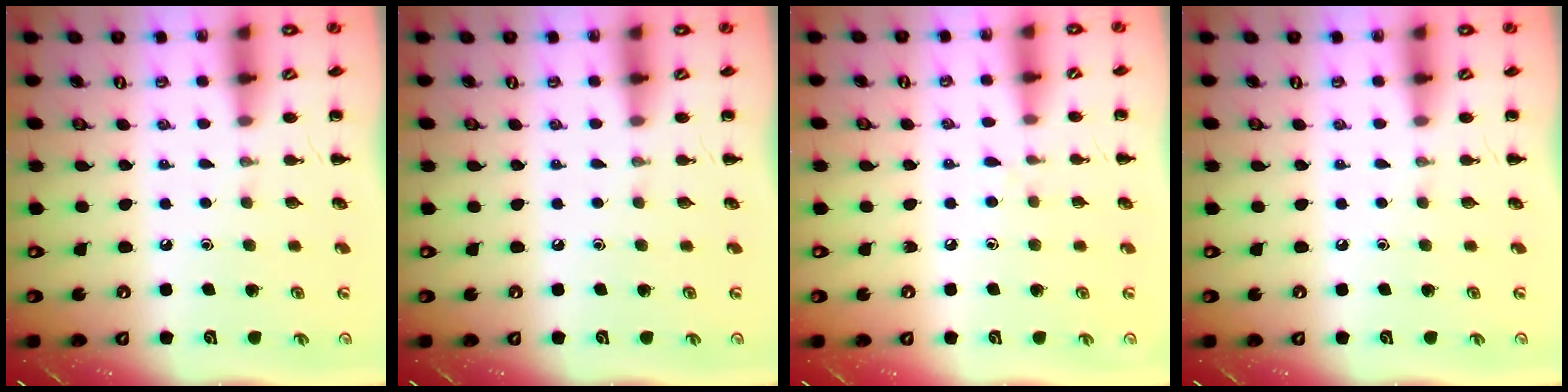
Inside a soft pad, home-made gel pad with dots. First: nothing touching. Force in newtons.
{"total": 0.0}
{"total": 3.7, "press": 3.2, "slide": 1.9}
{"total": 0.0}